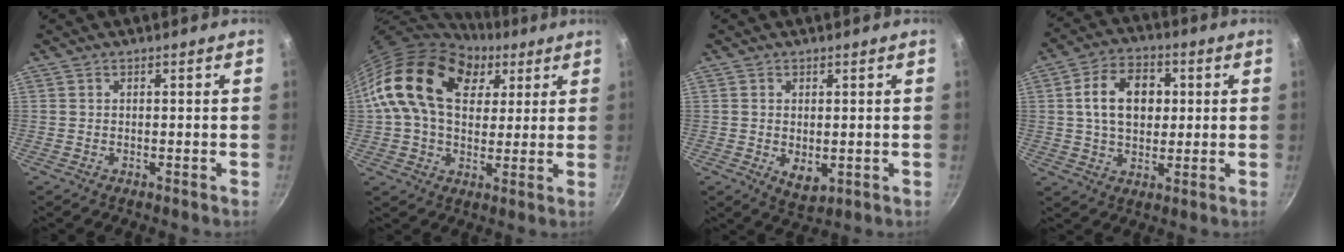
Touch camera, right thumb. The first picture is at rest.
{"total": 19.6, "force": [7.7, 12.8, 12.7], "torque": [-0.187, -0.007, 0.124]}
{"total": 4.6, "force": [-0.3, 2.8, 3.7], "torque": [-0.057, -0.016, 0.003]}
{"total": 12.0, "force": [1.9, 8.3, 8.4], "torque": [-0.117, 0.010, 0.025]}